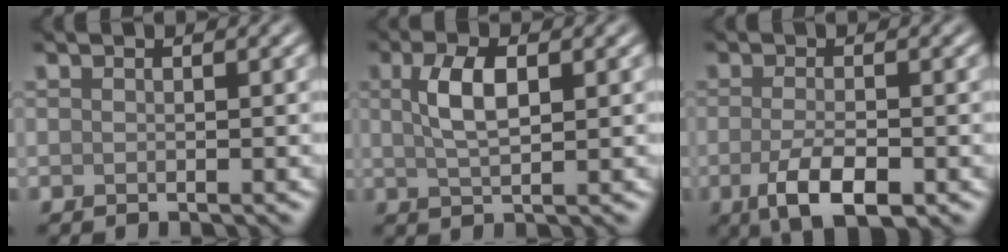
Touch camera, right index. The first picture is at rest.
{"total": 3.8, "force": [1.1, 1.4, 3.3], "torque": [-0.071, 0.006, 0.021]}
{"total": 4.6, "force": [-1.9, 1.6, 3.9], "torque": [-0.077, -0.007, -0.034]}